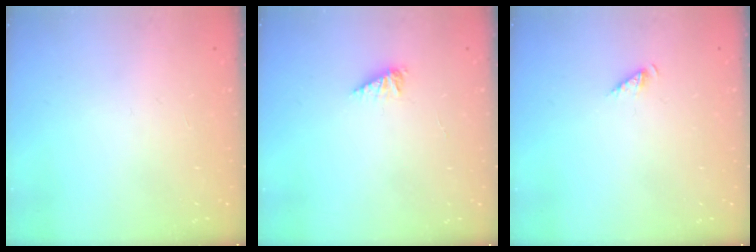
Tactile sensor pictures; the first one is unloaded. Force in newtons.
{"total": 2.4, "press": 2.4, "slide": 0.3}
{"total": 2.1, "press": 2.1, "slide": 0.4}